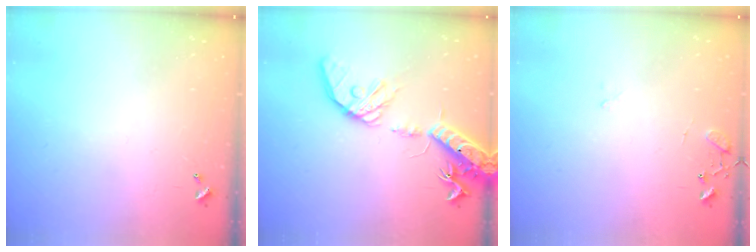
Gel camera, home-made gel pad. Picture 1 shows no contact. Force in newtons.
{"total": 19.4, "press": 19.1, "slide": 3.3}
{"total": 9.3, "press": 9.3, "slide": 0.7}